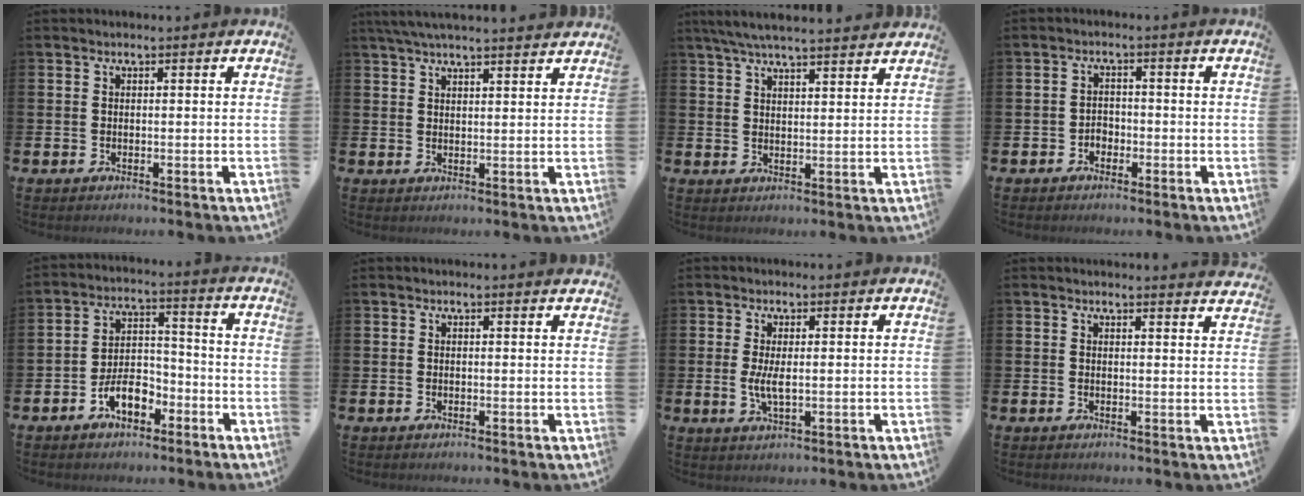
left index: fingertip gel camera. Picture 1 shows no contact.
{"total": 4.4, "force": [4.1, 0.2, 1.6], "torque": [-0.044, -0.006, 0.076]}
{"total": 5.6, "force": [5.3, 0.3, 1.9], "torque": [-0.052, -0.017, 0.096]}
{"total": 1.9, "force": [-1.1, 1.4, 0.5], "torque": [-0.006, 0.001, -0.027]}
{"total": 6.1, "force": [-3.4, 3.3, 3.8], "torque": [-0.052, 0.013, -0.065]}
{"total": 0.5, "force": [0.5, -0.1, 0.1], "torque": [0.011, -0.006, 0.007]}
{"total": 2.8, "force": [0.2, 0.9, 2.7], "torque": [-0.044, -0.002, 0.002]}
{"total": 2.1, "force": [2.1, -0.1, -0.1], "torque": [0.012, -0.018, 0.035]}